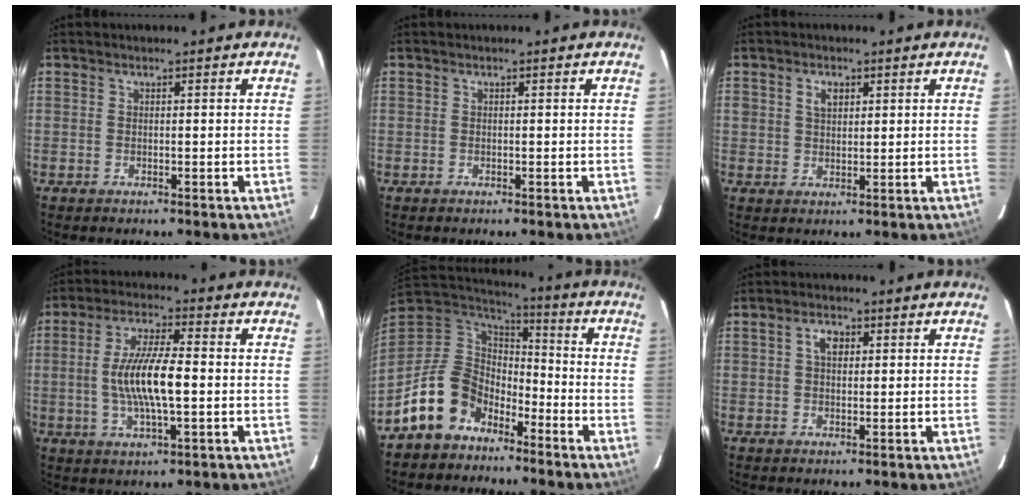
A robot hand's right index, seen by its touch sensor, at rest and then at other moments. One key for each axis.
{"total": 0.0}
{"total": 3.2, "fx": 1.2, "fy": 2.3, "fz": 1.8, "tx": -0.028, "ty": 0.008, "tz": 0.023}
{"total": 10.8, "fx": -0.8, "fy": 2.6, "fz": 10.5, "tx": -0.203, "ty": 0.000, "tz": -0.013}
{"total": 13.2, "fx": -8.4, "fy": 8.9, "fz": 5.0, "tx": -0.127, "ty": 0.024, "tz": -0.145}
{"total": 3.0, "fx": 0.9, "fy": 1.9, "fz": 2.1, "tx": -0.036, "ty": 0.009, "tz": 0.015}